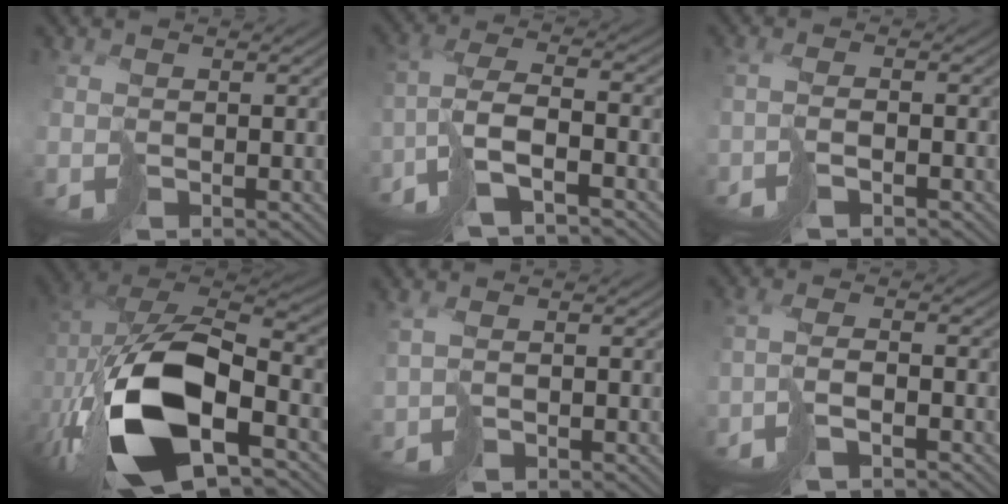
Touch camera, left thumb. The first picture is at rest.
{"total": 7.2, "force": [-4.3, 1.0, 5.6], "torque": [-0.108, 0.012, -0.090]}
{"total": 1.8, "force": [-1.3, -0.3, 1.1], "torque": [-0.019, 0.007, -0.028]}
{"total": 18.9, "force": [-6.5, 8.5, 15.6], "torque": [-0.334, -0.006, -0.105]}
{"total": 1.4, "force": [0.0, 0.3, 1.4], "torque": [-0.033, 0.001, 0.003]}
{"total": 2.8, "force": [-2.0, -0.4, 1.8], "torque": [-0.033, 0.009, -0.044]}